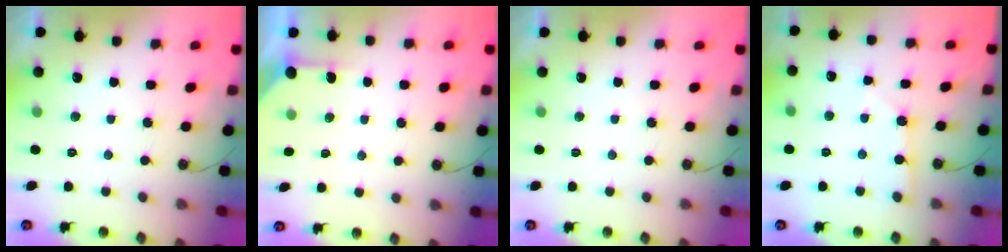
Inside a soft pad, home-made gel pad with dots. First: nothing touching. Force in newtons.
{"total": 1.9, "press": 1.9, "slide": 0.3}
{"total": 0.0}
{"total": 2.0, "press": 2.0, "slide": 0.2}